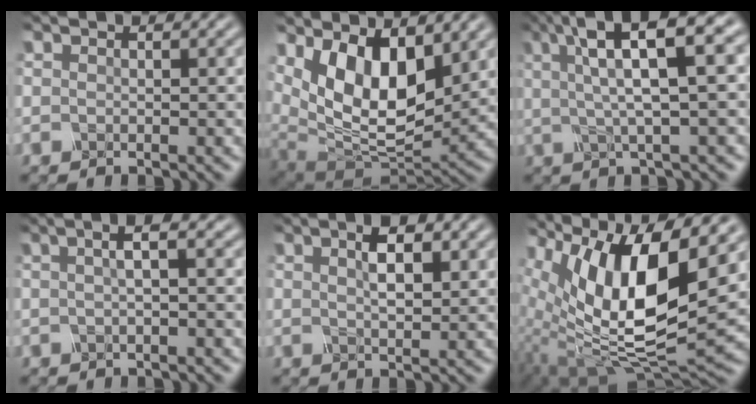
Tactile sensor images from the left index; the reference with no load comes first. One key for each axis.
{"total": 10.6, "fx": 3.7, "fy": 5.4, "fz": 8.3, "tx": -0.142, "ty": -0.014, "tz": 0.072}
{"total": 9.8, "fx": 3.9, "fy": 2.4, "fz": 8.7, "tx": -0.130, "ty": 0.026, "tz": 0.066}
{"total": 2.6, "fx": 0.2, "fy": 0.6, "fz": 2.5, "tx": -0.032, "ty": 0.008, "tz": 0.005}
{"total": 3.1, "fx": 0.9, "fy": 0.9, "fz": 2.8, "tx": -0.054, "ty": 0.005, "tz": 0.024}
{"total": 12.8, "fx": 3.7, "fy": 5.1, "fz": 11.1, "tx": -0.206, "ty": -0.003, "tz": 0.079}